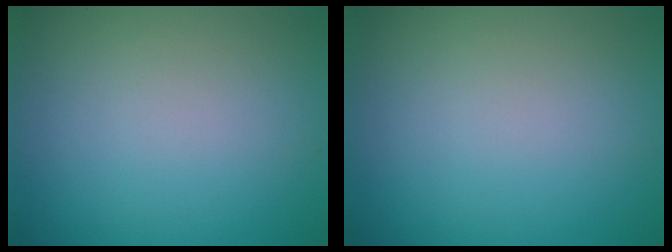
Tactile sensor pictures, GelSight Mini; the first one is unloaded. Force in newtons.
{"total": 0.0}